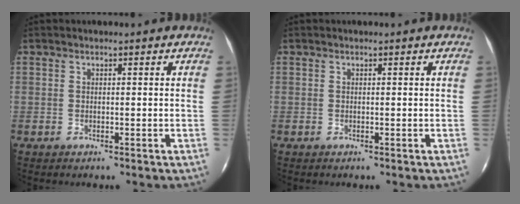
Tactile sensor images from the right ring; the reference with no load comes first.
{"total": 0.0}